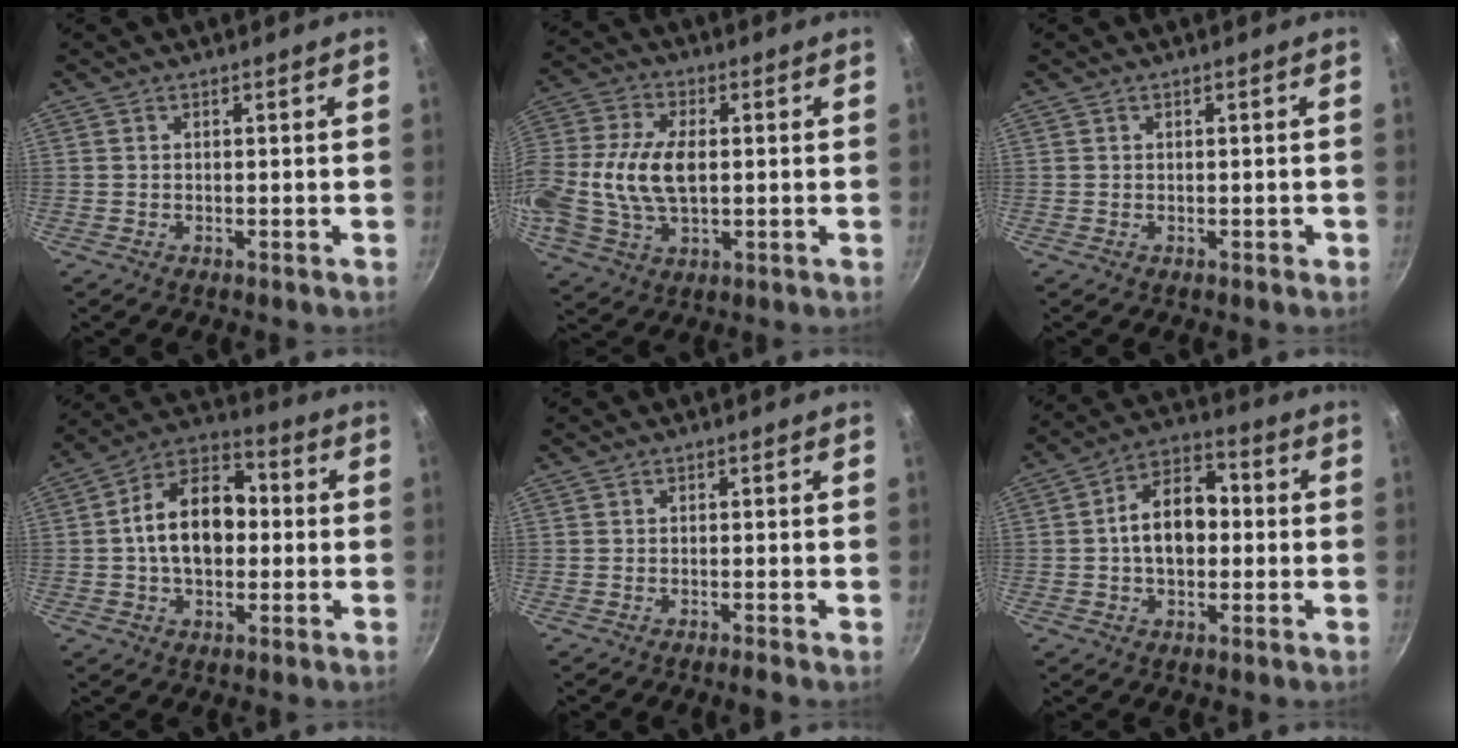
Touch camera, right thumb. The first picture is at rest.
{"total": 15.2, "force": [0.0, 9.1, 12.2], "torque": [-0.252, 0.020, -0.007]}
{"total": 0.5, "force": [-0.1, 0.4, 0.3], "torque": [0.003, 0.004, 0.000]}
{"total": 15.1, "force": [0.0, 10.1, 11.3], "torque": [-0.150, 0.035, -0.016]}
{"total": 0.9, "force": [-0.7, -0.2, 0.5], "torque": [-0.024, 0.006, -0.011]}
{"total": 11.9, "force": [0.0, 8.0, 8.9], "torque": [-0.108, 0.034, -0.014]}